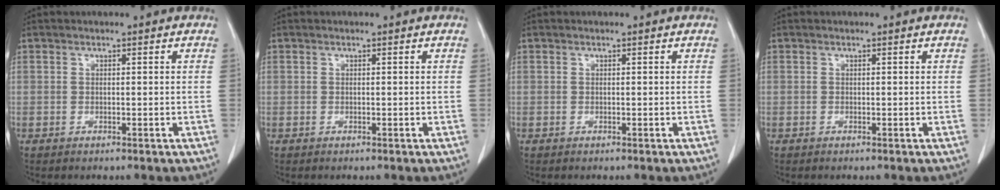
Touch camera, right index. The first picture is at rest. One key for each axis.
{"total": 0.0}
{"total": 0.0}
{"total": 0.0}